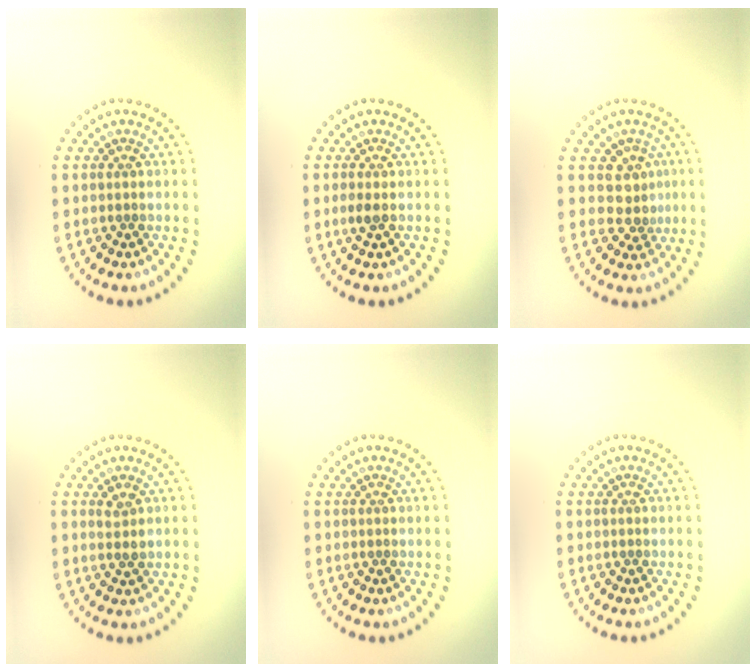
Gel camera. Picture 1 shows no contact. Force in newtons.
{"total": 1.1, "press": 1.1, "slide": 0.2}
{"total": 2.6, "press": 2.1, "slide": 1.6}
{"total": 1.4, "press": 1.4, "slide": 0.5}
{"total": 0.0}
{"total": 0.0}